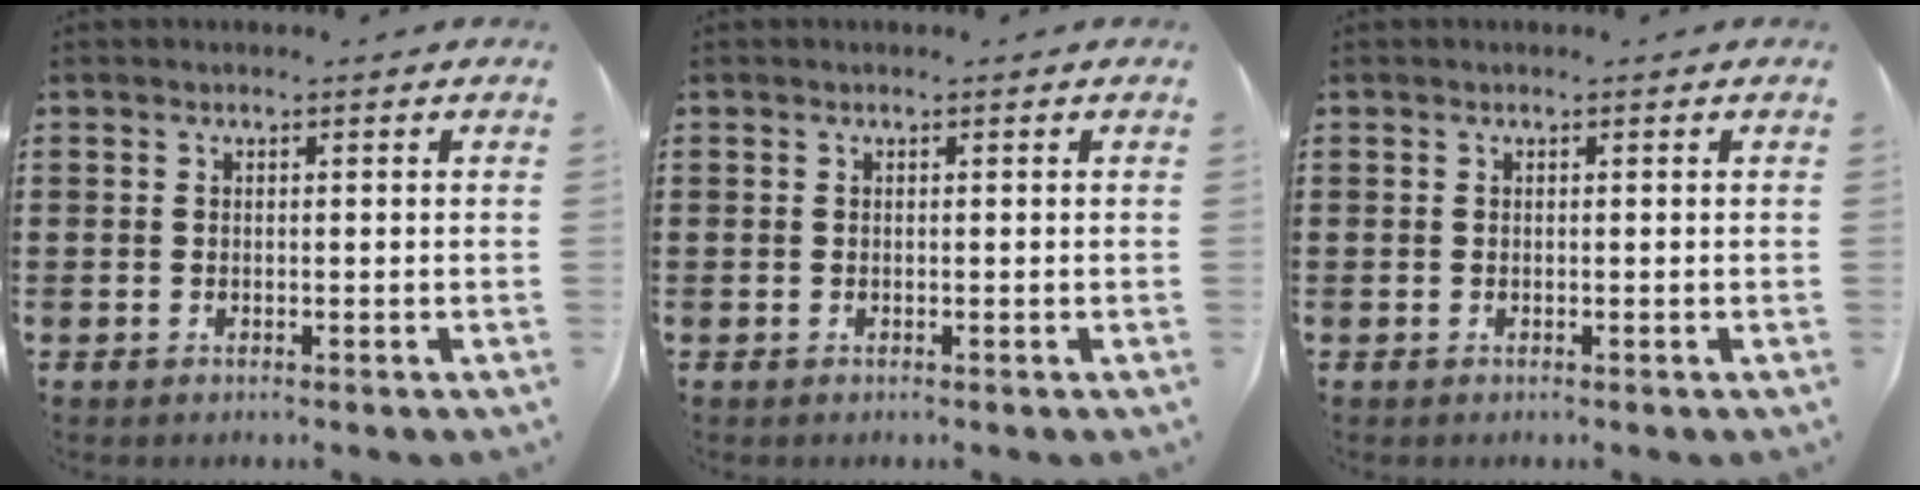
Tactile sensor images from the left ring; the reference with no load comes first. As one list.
[{"total": 0.0}, {"total": 0.0}]